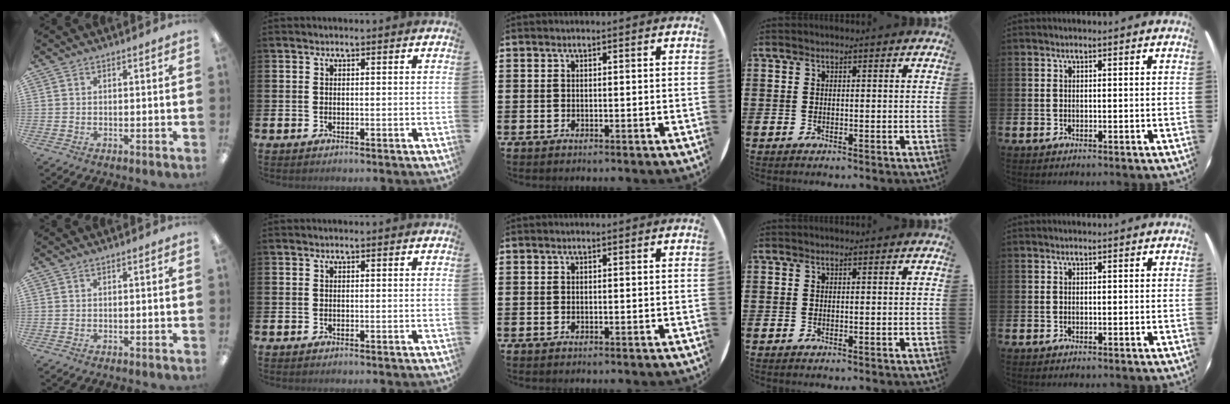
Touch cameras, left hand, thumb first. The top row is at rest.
{}